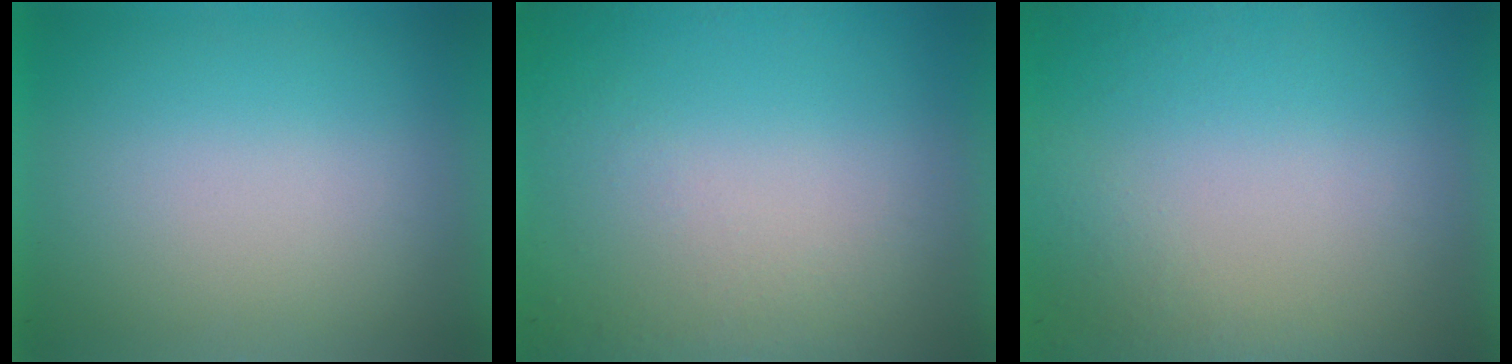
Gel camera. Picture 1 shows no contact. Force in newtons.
{"total": 5.1}
{"total": 8.2}